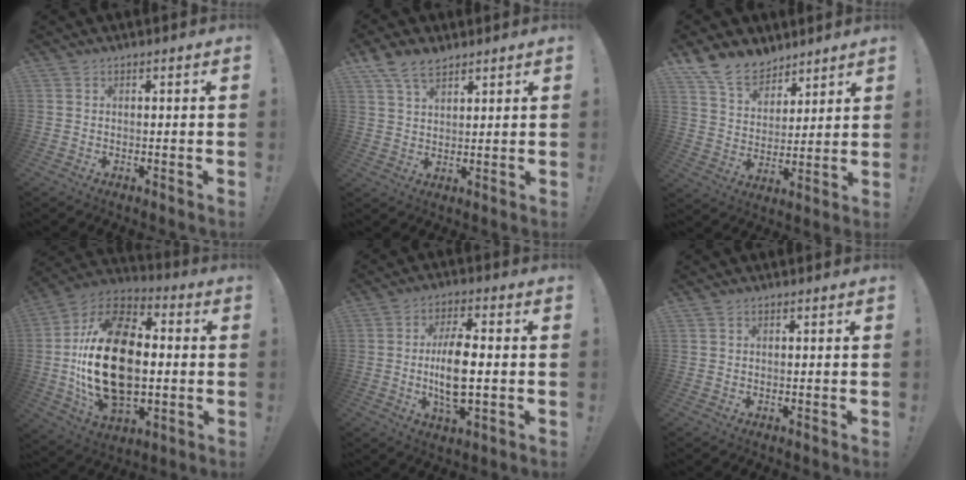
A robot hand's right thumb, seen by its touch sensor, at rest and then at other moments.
{"total": 7.2, "force": [5.1, 3.8, 3.5], "torque": [-0.065, -0.018, 0.099]}
{"total": 12.6, "force": [9.7, 7.4, 2.8], "torque": [-0.058, -0.072, 0.192]}
{"total": 28.4, "force": [-0.7, 17.7, 22.2], "torque": [-0.415, 0.013, -0.005]}
{"total": 11.6, "force": [-0.8, 4.3, 10.8], "torque": [-0.203, -0.005, -0.021]}
{"total": 0.0}